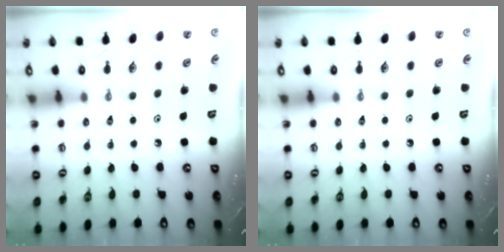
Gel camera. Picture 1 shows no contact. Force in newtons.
{"total": 0.0}